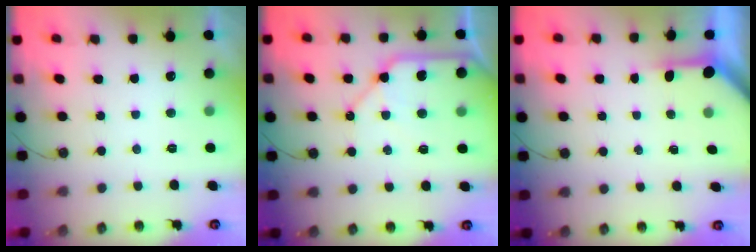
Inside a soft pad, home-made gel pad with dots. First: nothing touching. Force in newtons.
{"total": 10.4, "press": 10.4, "slide": 1.2}
{"total": 3.1, "press": 3.1, "slide": 0.4}